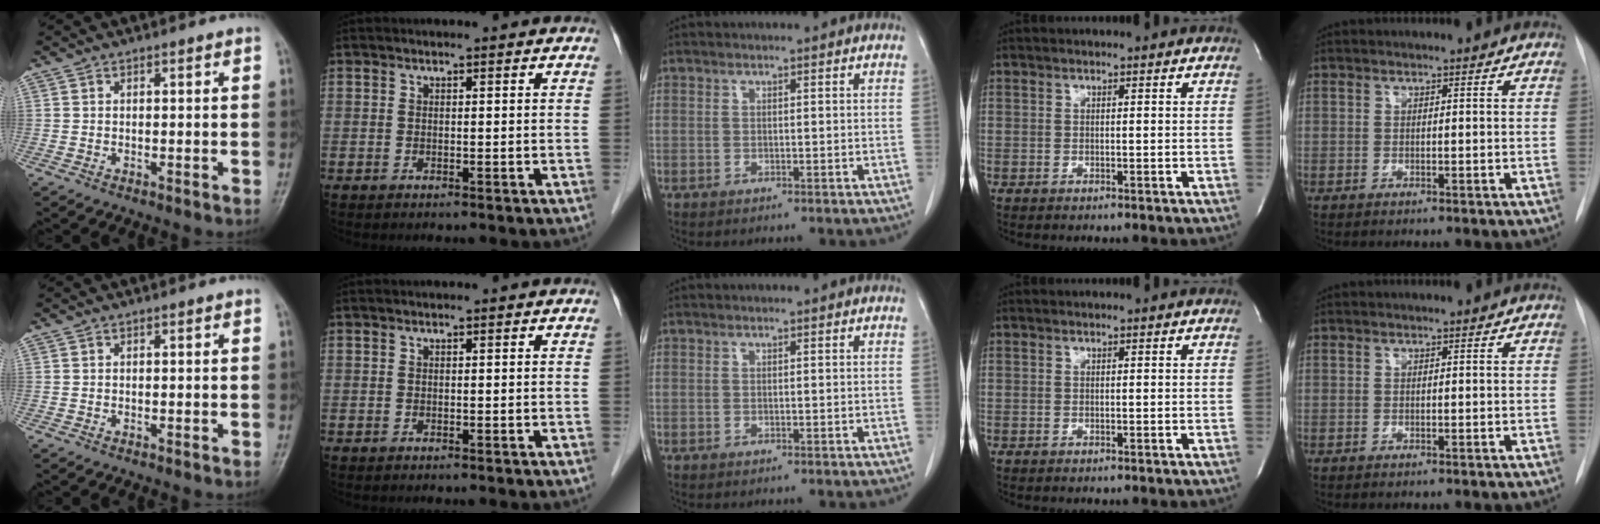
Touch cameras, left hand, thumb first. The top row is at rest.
{}